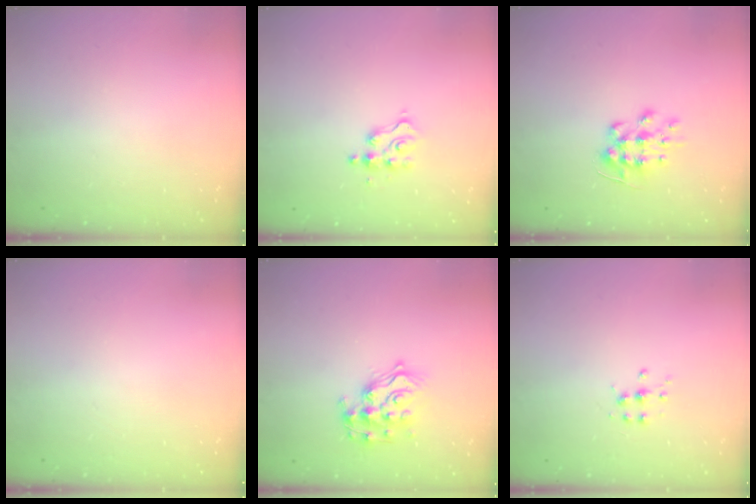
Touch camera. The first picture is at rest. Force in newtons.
{"total": 3.9, "press": 3.9, "slide": 0.5}
{"total": 8.8, "press": 8.8, "slide": 0.4}
{"total": 0.0}
{"total": 13.6, "press": 13.6, "slide": 1.0}
{"total": 4.8, "press": 4.7, "slide": 0.4}